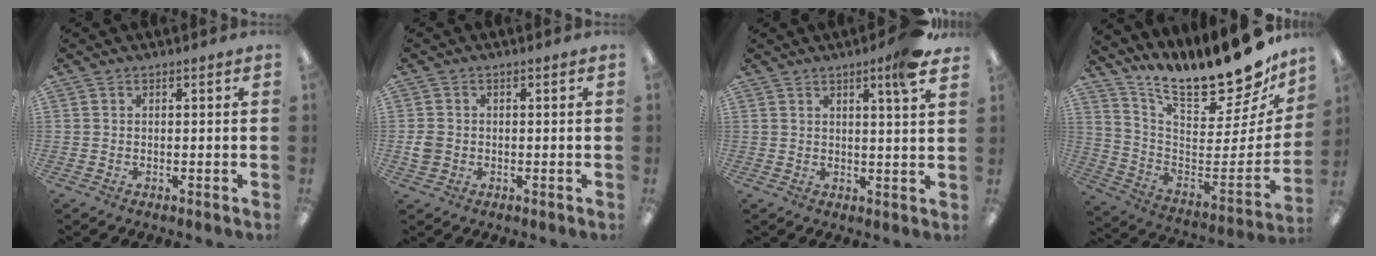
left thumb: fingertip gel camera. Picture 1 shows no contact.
{"total": 2.7, "force": [-0.3, 2.4, 1.2], "torque": [-0.011, 0.002, -0.007]}
{"total": 5.5, "force": [3.6, 0.3, 4.2], "torque": [-0.059, -0.018, 0.053]}
{"total": 18.8, "force": [16.0, 4.8, 8.5], "torque": [-0.100, -0.148, 0.259]}